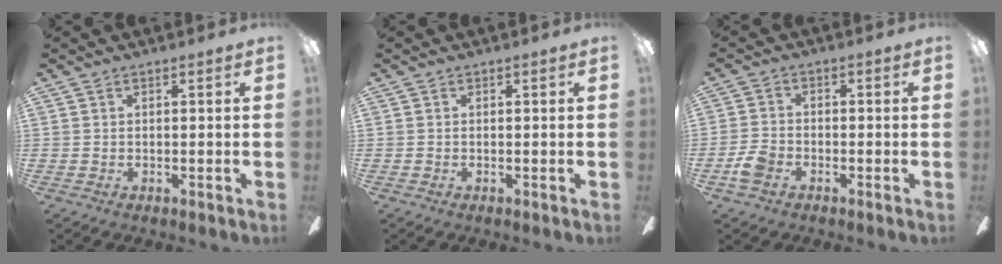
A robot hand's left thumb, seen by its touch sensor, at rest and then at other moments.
{"total": 0.0}
{"total": 4.9, "force": [-2.6, 3.3, 2.5], "torque": [-0.055, 0.013, -0.050]}